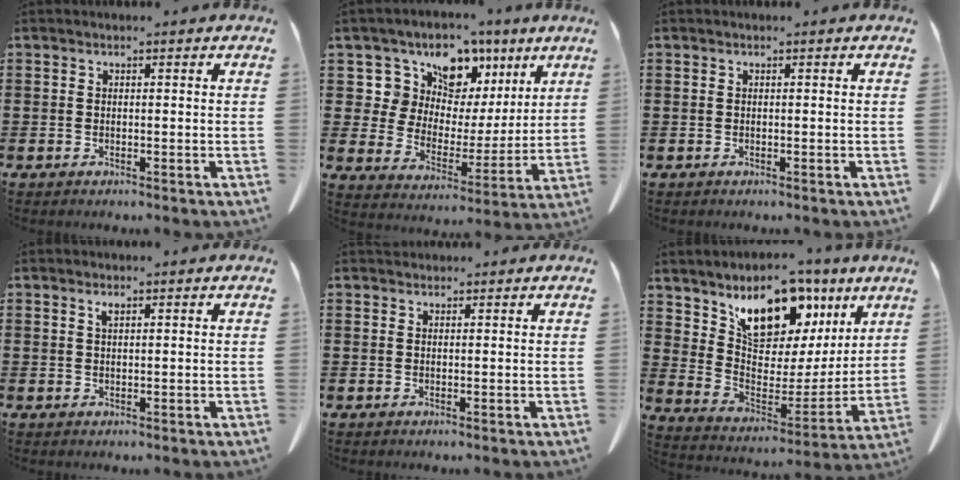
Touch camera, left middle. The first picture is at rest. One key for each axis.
{"total": 8.0, "fx": 5.9, "fy": 5.3, "fz": 0.8, "tx": -0.055, "ty": -0.051, "tz": 0.103}
{"total": 0.0}
{"total": 1.2, "fx": 0.7, "fy": 0.3, "fz": 0.9, "tx": -0.021, "ty": 0.000, "tz": 0.014}
{"total": 0.9, "fx": 0.9, "fy": 0.4, "fz": -0.1, "tx": -0.001, "ty": 0.002, "tz": 0.017}
{"total": 11.1, "fx": 8.1, "fy": 5.8, "fz": 5.0, "tx": -0.118, "ty": -0.051, "tz": 0.148}